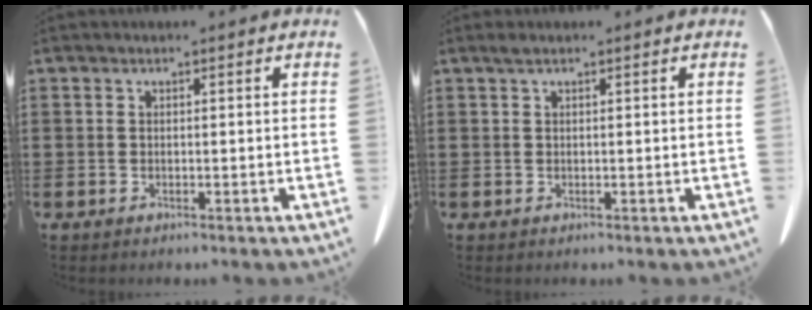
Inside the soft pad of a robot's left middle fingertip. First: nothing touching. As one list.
[{"total": 0.6, "force": [0.4, 0.1, 0.5], "torque": [-0.010, 0.002, 0.007]}]